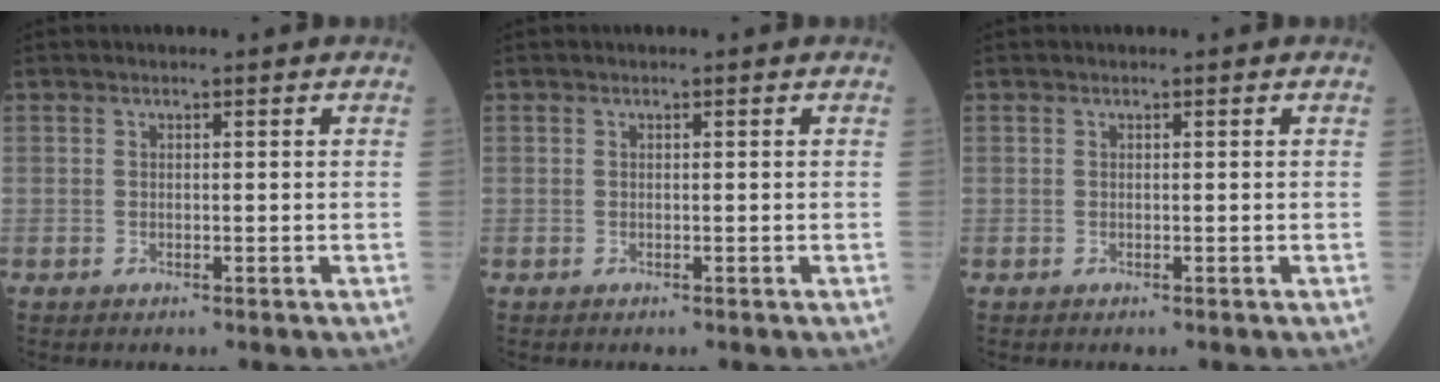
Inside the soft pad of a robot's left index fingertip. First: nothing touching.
{"total": 0.0}
{"total": 0.0}